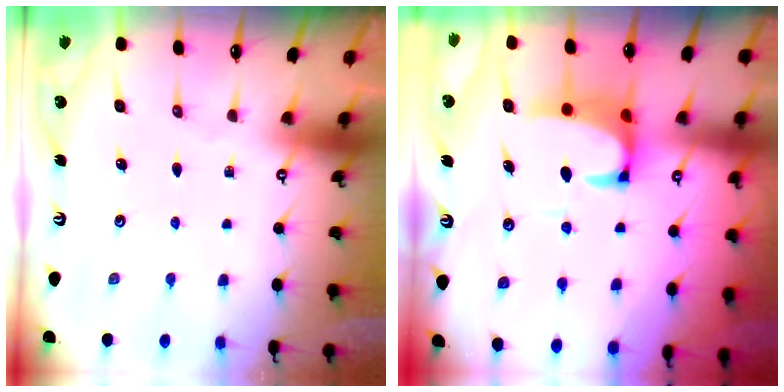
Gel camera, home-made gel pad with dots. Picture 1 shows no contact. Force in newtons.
{"total": 5.1, "press": 4.9, "slide": 1.2}